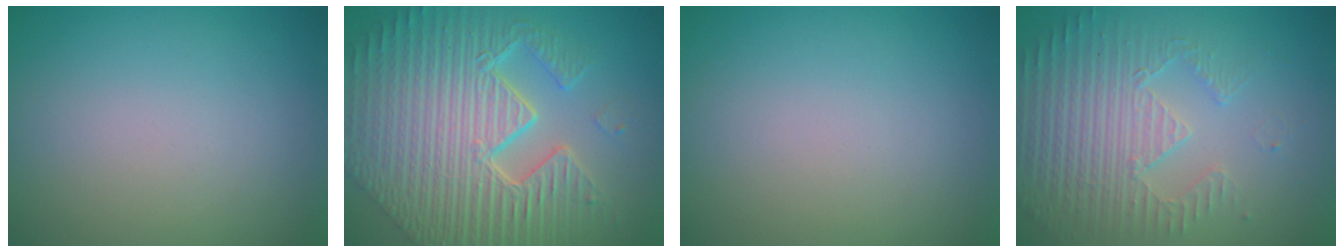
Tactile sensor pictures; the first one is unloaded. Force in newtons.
{"total": 11.6, "press": 7.4, "slide": 8.9}
{"total": 0.0}
{"total": 3.8, "press": 3.6, "slide": 1.2}